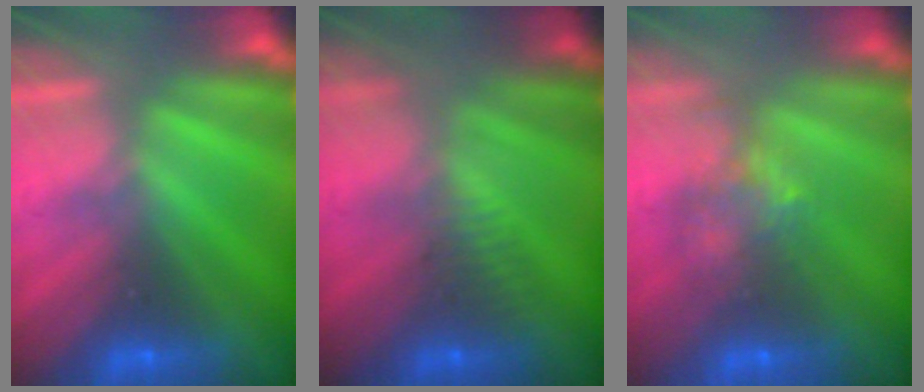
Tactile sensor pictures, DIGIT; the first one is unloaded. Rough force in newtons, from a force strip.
{"total": 2.8}
{"total": 4.3}